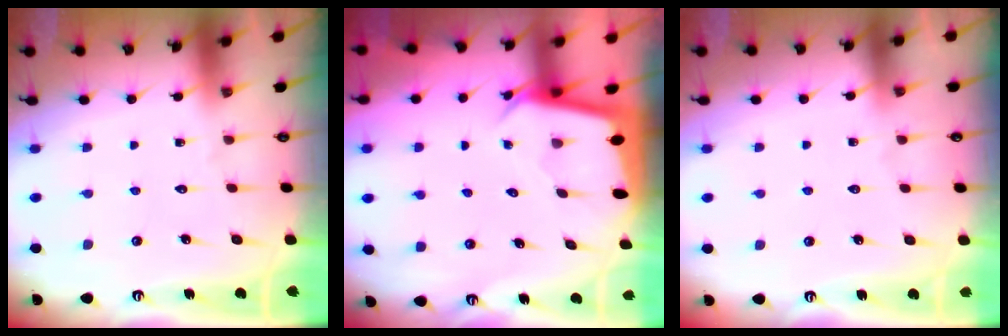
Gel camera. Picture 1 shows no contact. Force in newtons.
{"total": 2.7, "press": 2.7, "slide": 0.0}
{"total": 2.4, "press": 2.3, "slide": 0.4}